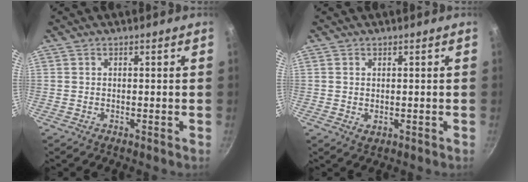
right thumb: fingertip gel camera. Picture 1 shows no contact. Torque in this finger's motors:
{"motor_torque": [-0.41, 0.15, -0.23, -0.04, -0.01]}